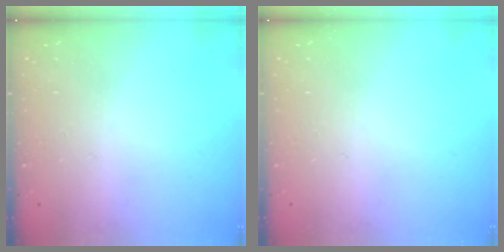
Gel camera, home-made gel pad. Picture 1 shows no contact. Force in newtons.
{"total": 0.0}